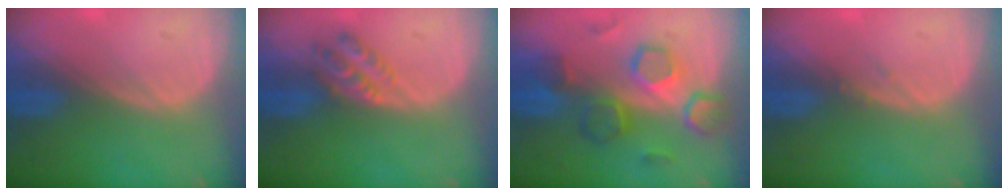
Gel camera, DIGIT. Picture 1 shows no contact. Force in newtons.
{"total": 4.6, "press": 3.8, "slide": 2.5}
{"total": 8.3, "press": 8.2, "slide": 1.4}
{"total": 0.6, "press": 0.6, "slide": 0.3}